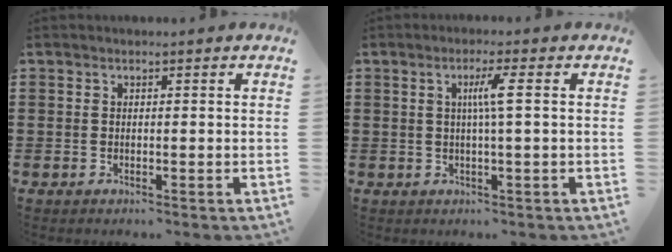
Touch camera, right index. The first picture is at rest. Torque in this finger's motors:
{"motor_torque": [0.55, -0.13, 0.23, 0.04]}